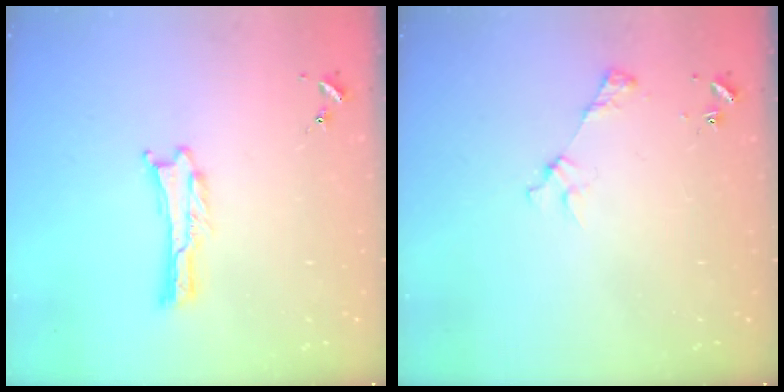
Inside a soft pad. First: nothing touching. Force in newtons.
{"total": 3.3, "press": 3.3, "slide": 0.3}